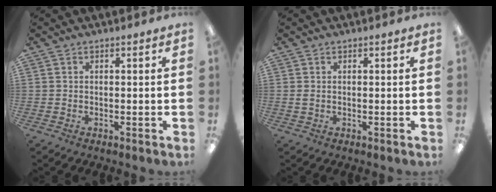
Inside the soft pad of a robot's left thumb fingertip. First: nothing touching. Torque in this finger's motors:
{"motor_torque": [-0.24, 0.11, -0.27, 0.13, 0.01]}